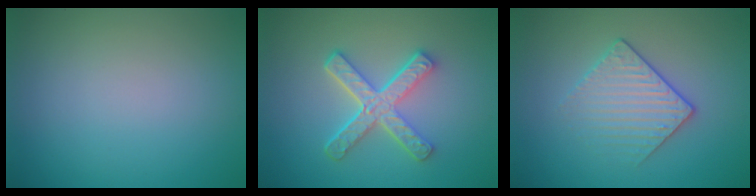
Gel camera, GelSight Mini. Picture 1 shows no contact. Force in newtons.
{"total": 4.9, "press": 3.7, "slide": 3.2}
{"total": 2.4, "press": 2.1, "slide": 1.1}